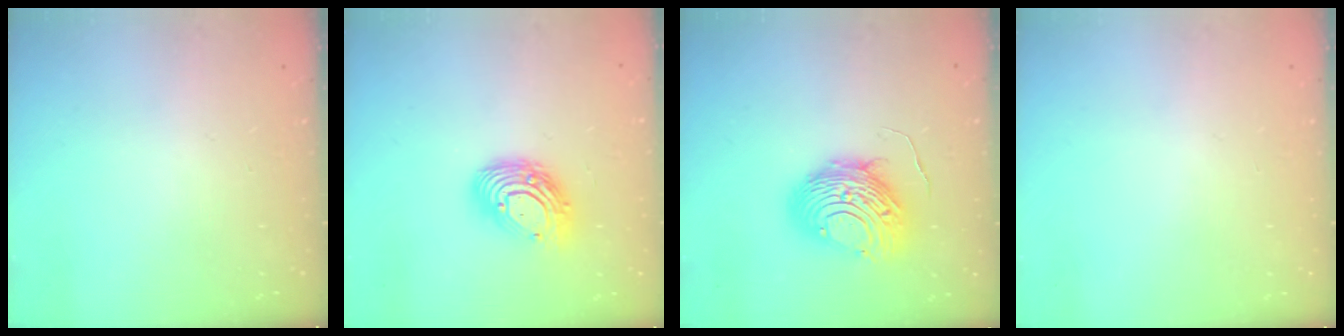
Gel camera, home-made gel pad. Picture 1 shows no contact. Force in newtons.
{"total": 13.0, "press": 12.9, "slide": 1.2}
{"total": 11.6, "press": 11.5, "slide": 1.2}
{"total": 0.0}